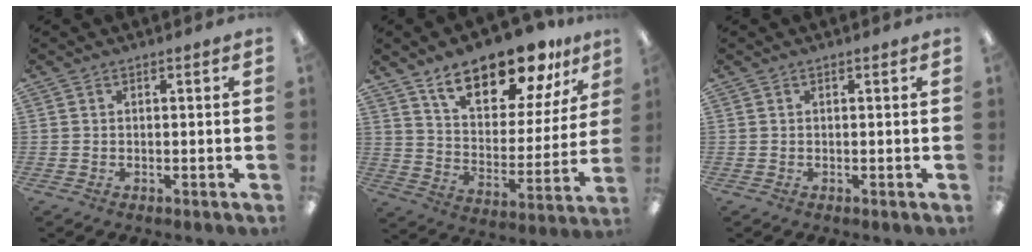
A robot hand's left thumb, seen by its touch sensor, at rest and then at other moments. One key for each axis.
{"total": 19.1, "fx": 14.6, "fy": 7.4, "fz": 9.9, "tx": -0.159, "ty": -0.088, "tz": 0.250}
{"total": 0.0}